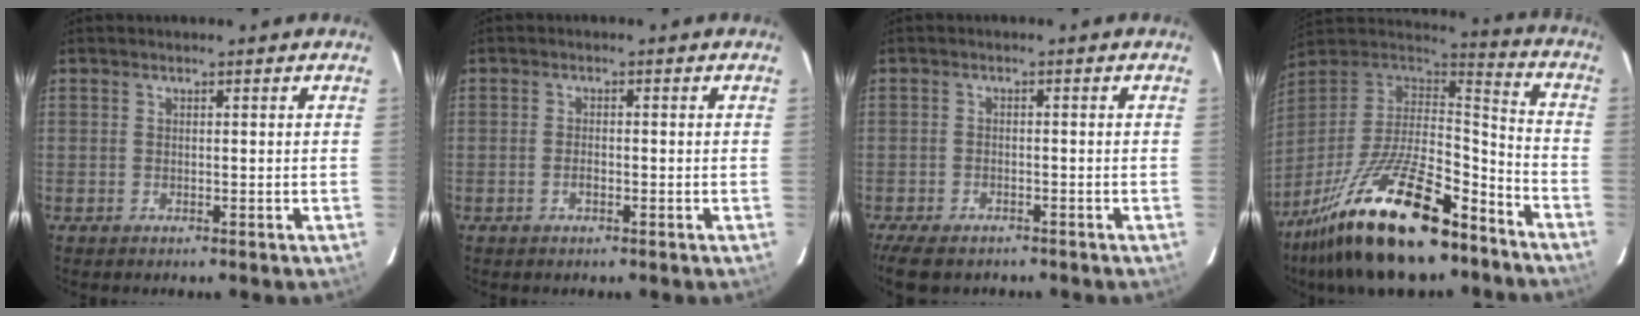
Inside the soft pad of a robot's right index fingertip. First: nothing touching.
{"total": 1.5, "force": [-0.7, 0.7, 1.1], "torque": [-0.024, 0.002, -0.013]}
{"total": 7.6, "force": [-5.9, 3.3, 3.6], "torque": [-0.090, -0.021, -0.102]}
{"total": 26.7, "force": [-17.7, 9.2, 17.8], "torque": [-0.339, -0.026, -0.286]}